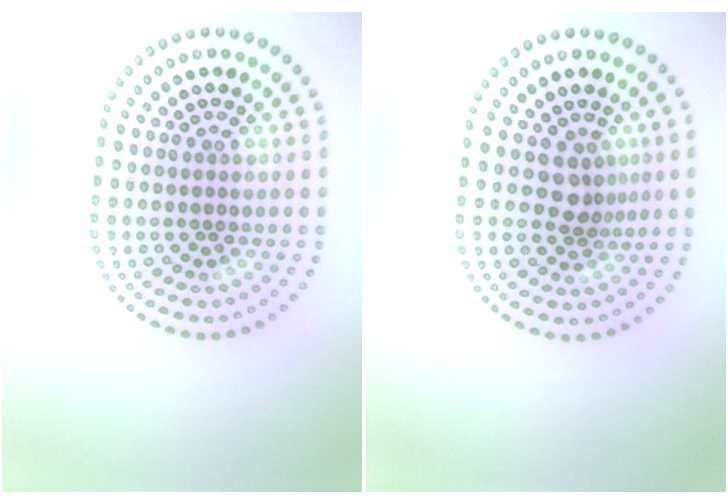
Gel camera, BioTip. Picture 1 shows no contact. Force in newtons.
{"total": 2.4, "press": 1.7, "slide": 1.7}